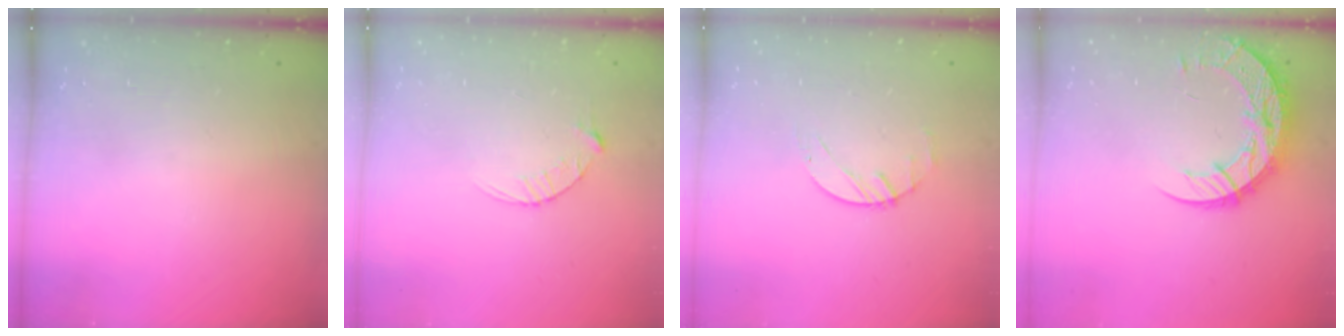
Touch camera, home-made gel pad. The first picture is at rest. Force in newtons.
{"total": 3.0, "press": 3.0, "slide": 0.4}
{"total": 1.4, "press": 1.3, "slide": 0.2}
{"total": 13.9, "press": 13.8, "slide": 1.0}